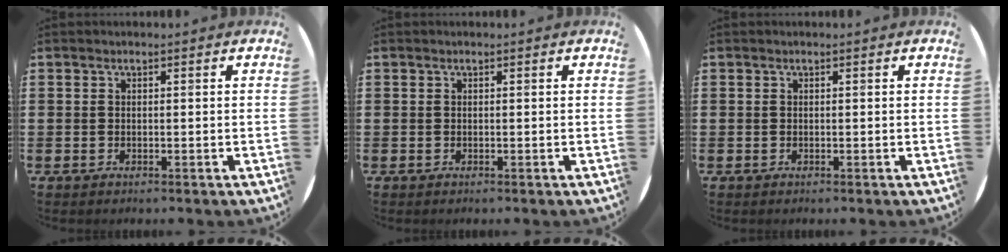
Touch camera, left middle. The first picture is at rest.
{"total": 0.0}
{"total": 0.0}